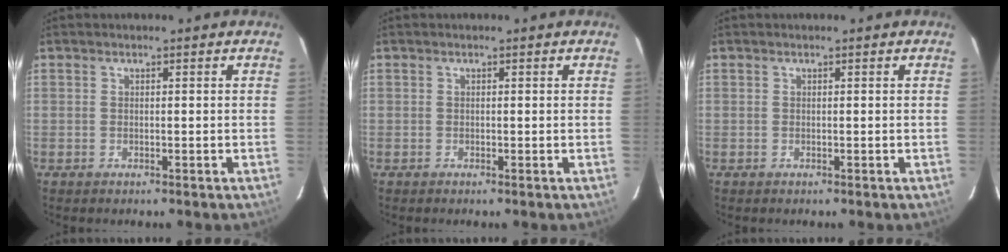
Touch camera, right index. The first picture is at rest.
{"total": 0.0}
{"total": 0.0}